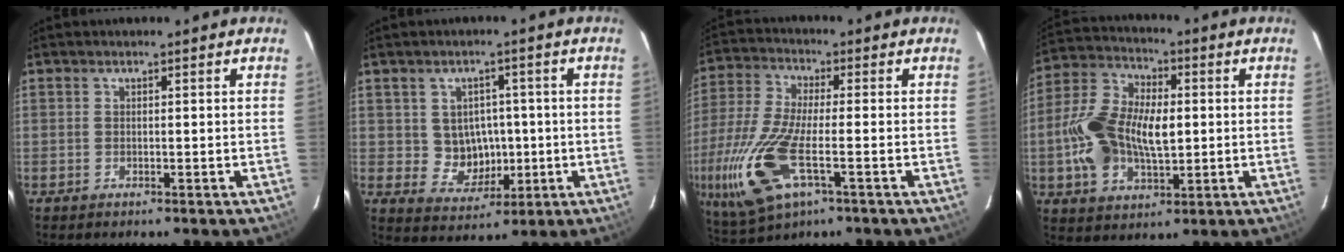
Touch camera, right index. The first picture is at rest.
{"total": 6.8, "force": [0.0, 6.4, 2.3], "torque": [-0.048, 0.011, 0.018]}
{"total": 19.4, "force": [-6.9, 7.4, 16.5], "torque": [-0.377, -0.042, -0.129]}
{"total": 16.4, "force": [-0.5, 9.8, 13.2], "torque": [-0.277, 0.013, -0.009]}